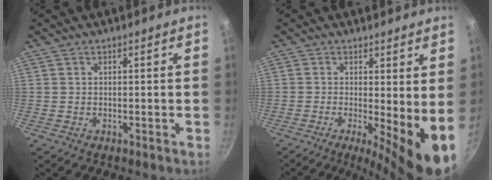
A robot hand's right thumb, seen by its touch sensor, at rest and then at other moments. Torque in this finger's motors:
{"motor_torque": [0.55, 0.68, 0.26, -0.21, 0.07]}